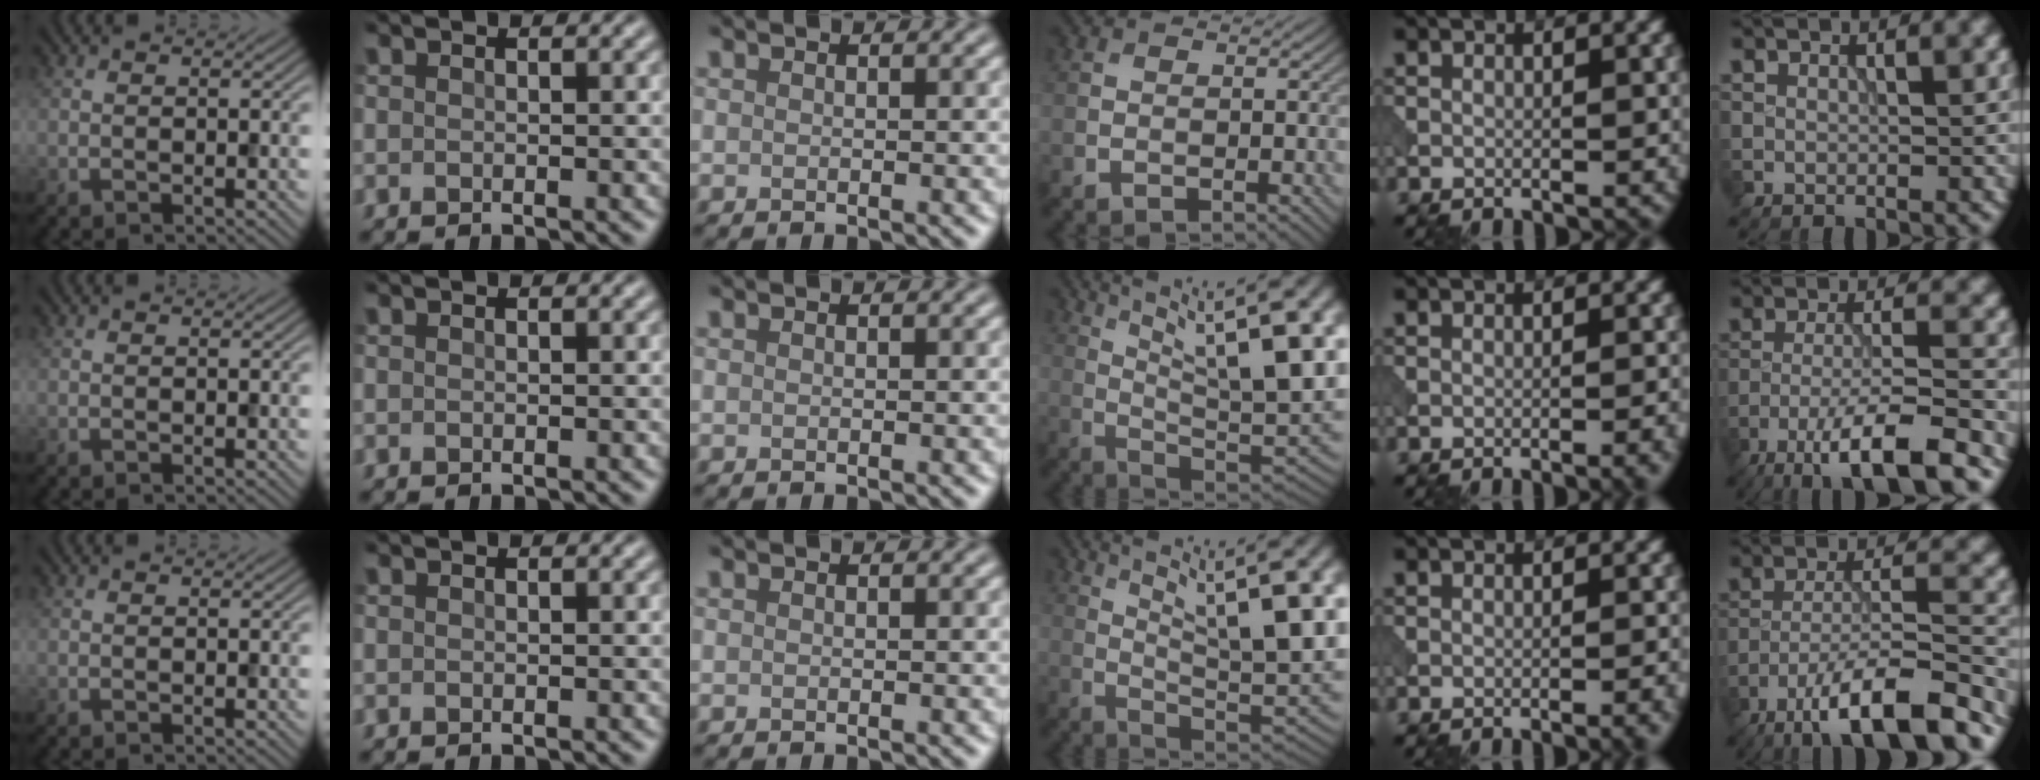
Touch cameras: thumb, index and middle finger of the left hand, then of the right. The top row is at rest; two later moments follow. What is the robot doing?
{"motion": "pour", "object": "beaker"}